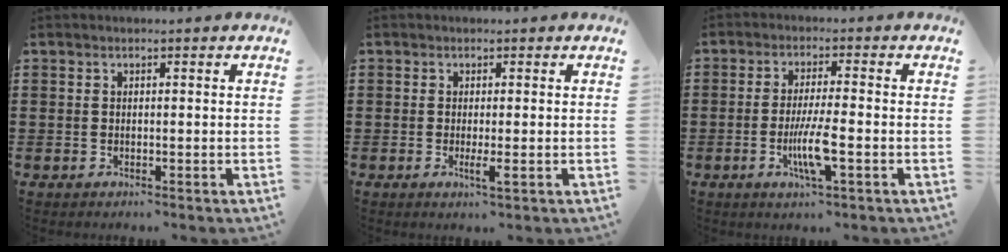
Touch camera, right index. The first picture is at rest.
{"total": 2.1, "force": [-0.6, 0.3, 2.0], "torque": [-0.035, -0.005, -0.009]}
{"total": 6.6, "force": [-2.1, 0.9, 6.2], "torque": [-0.121, -0.015, -0.039]}